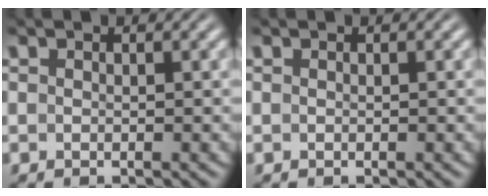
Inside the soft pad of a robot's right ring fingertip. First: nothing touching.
{"total": 0.0}